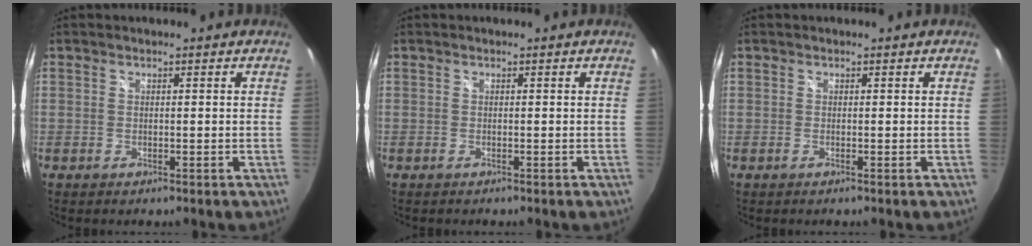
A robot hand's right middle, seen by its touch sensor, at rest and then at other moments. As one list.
[{"total": 0.0}, {"total": 0.0}]